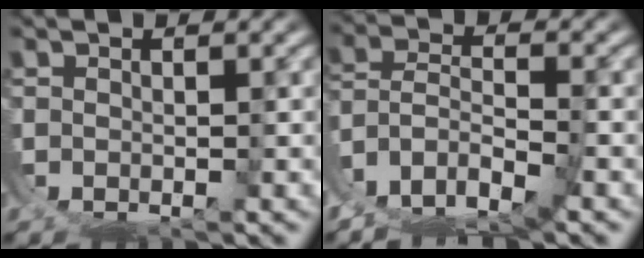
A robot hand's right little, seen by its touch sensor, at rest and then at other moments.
{"total": 4.5, "force": [-0.9, 3.2, 3.1], "torque": [-0.074, -0.031, -0.004]}